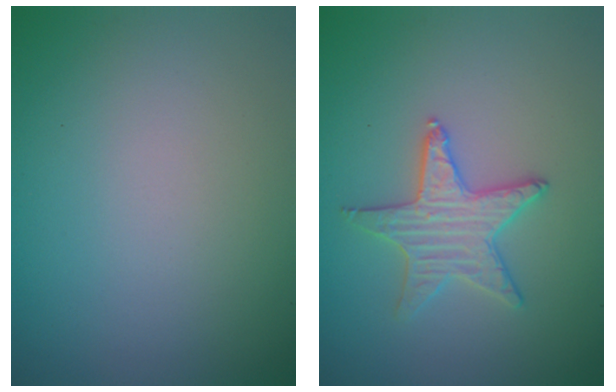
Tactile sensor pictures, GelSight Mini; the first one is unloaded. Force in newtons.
{"total": 2.4, "press": 2.4, "slide": 0.2}